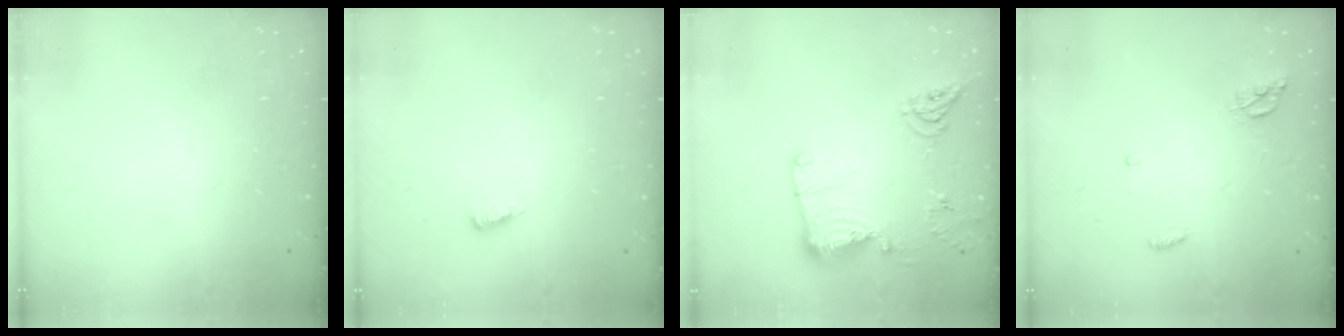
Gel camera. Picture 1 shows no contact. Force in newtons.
{"total": 4.2, "press": 4.2, "slide": 0.6}
{"total": 12.9, "press": 12.9, "slide": 0.7}
{"total": 5.2, "press": 5.2, "slide": 0.2}